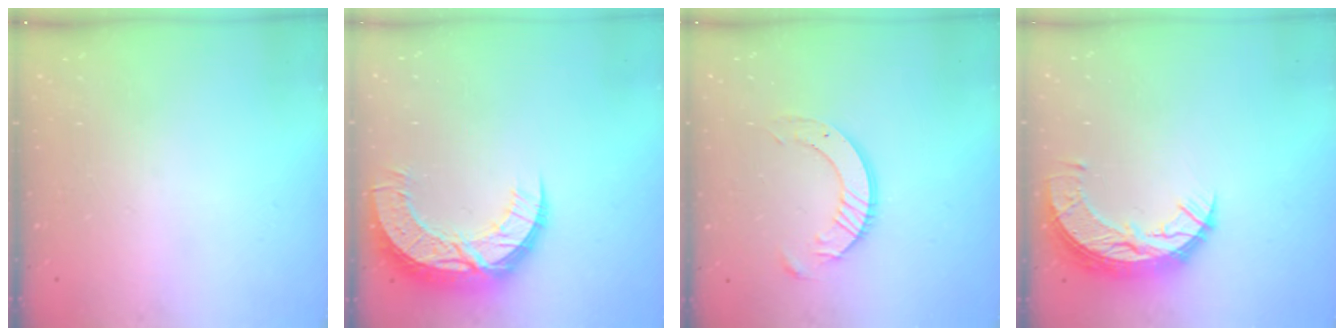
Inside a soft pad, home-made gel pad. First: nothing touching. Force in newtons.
{"total": 13.7, "press": 13.7, "slide": 1.0}
{"total": 10.1, "press": 10.0, "slide": 1.0}
{"total": 10.7, "press": 10.7, "slide": 0.8}